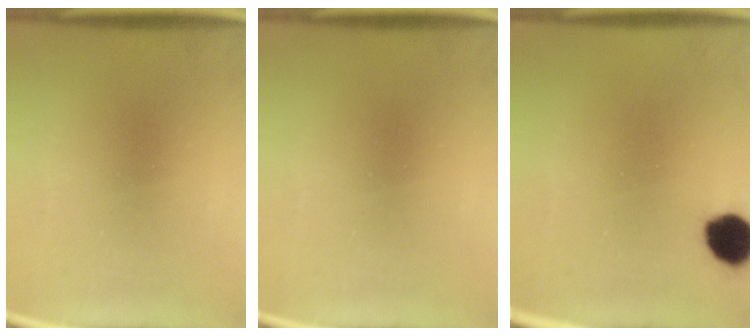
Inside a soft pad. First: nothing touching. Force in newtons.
{"total": 0.0}
{"total": 7.3}